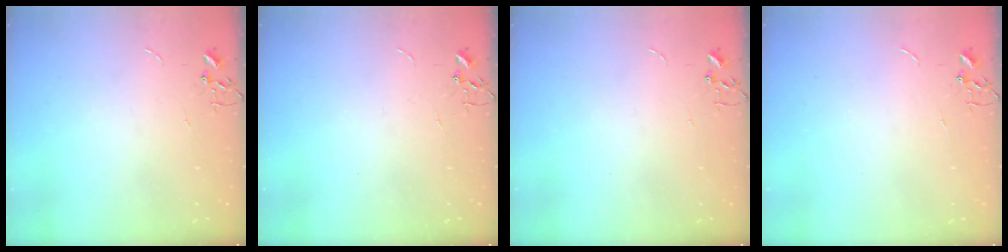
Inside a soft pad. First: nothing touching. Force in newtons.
{"total": 0.0}
{"total": 0.0}
{"total": 0.0}